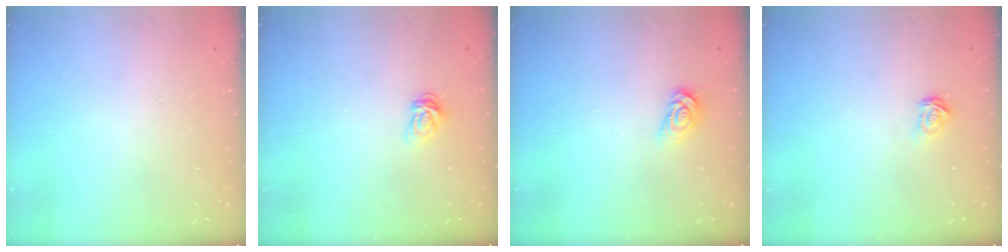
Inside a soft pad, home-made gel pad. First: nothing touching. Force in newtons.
{"total": 6.2, "press": 6.2, "slide": 0.4}
{"total": 3.2, "press": 3.2, "slide": 0.3}
{"total": 2.1, "press": 2.1, "slide": 0.2}